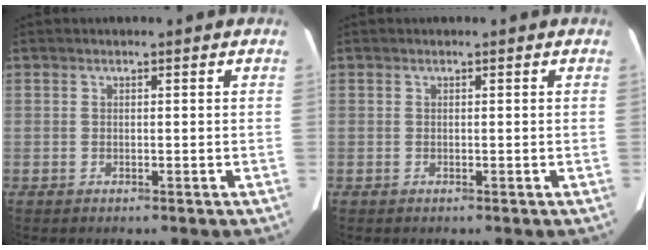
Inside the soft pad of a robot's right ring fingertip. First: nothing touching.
{"total": 0.0}